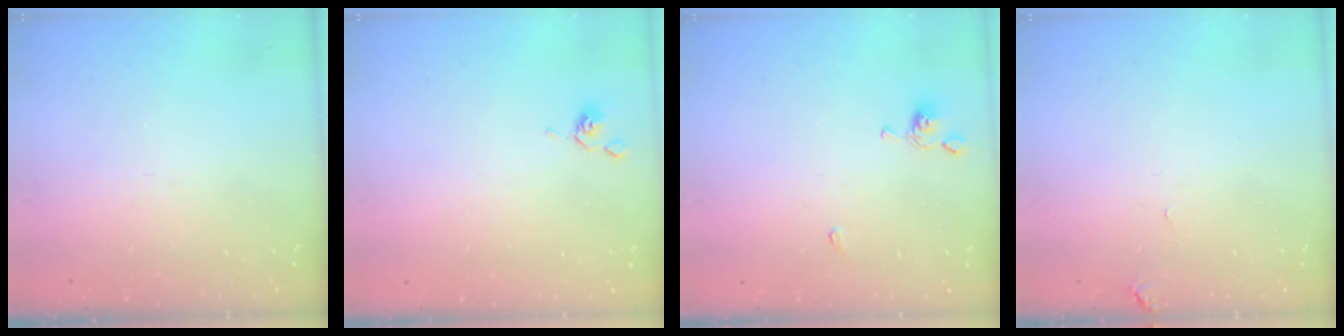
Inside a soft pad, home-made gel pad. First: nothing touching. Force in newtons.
{"total": 0.8, "press": 0.8, "slide": 0.2}
{"total": 1.2, "press": 1.1, "slide": 0.5}
{"total": 0.0}